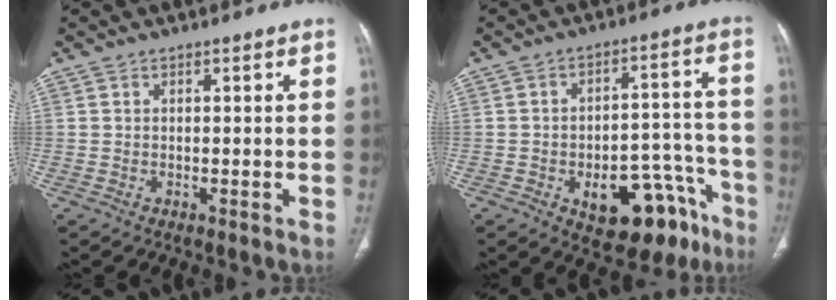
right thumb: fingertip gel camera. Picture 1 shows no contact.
{"total": 17.5, "force": [-9.0, 9.2, 11.8], "torque": [-0.106, 0.077, -0.110]}